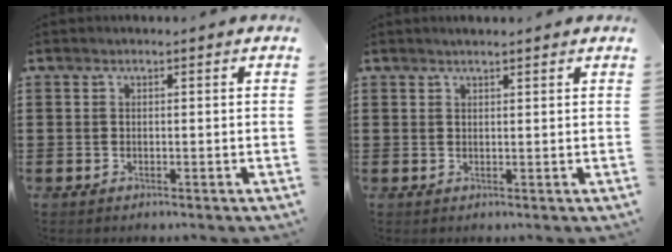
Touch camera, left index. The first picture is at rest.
{"total": 1.2, "force": [1.1, 0.0, 0.4], "torque": [-0.008, 0.001, 0.021]}